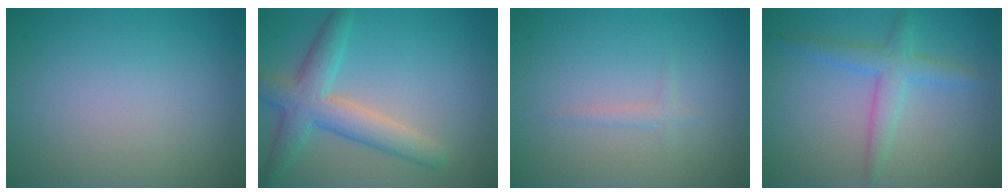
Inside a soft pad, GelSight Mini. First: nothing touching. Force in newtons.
{"total": 5.1, "press": 5.1, "slide": 0.1}
{"total": 0.9, "press": 0.9, "slide": 0.1}
{"total": 3.1, "press": 3.1, "slide": 0.2}